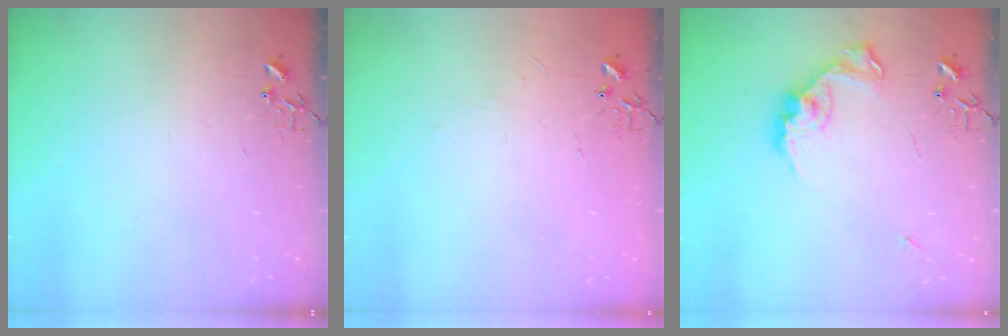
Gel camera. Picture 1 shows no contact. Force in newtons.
{"total": 2.7, "press": 2.7, "slide": 0.4}
{"total": 13.1, "press": 13.1, "slide": 0.3}